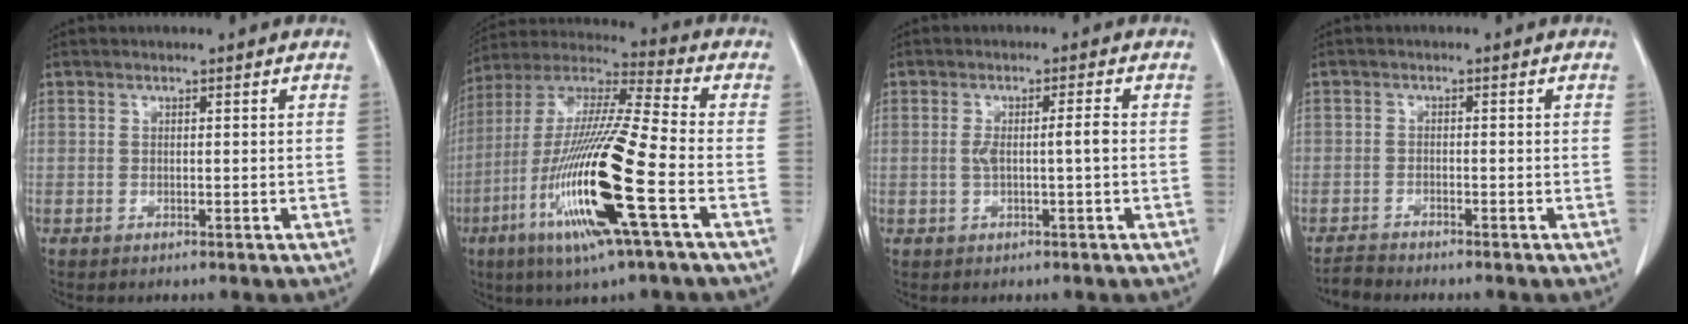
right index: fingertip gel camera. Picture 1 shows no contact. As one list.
[{"total": 20.9, "force": [-7.1, 0.7, 19.6], "torque": [-0.419, -0.033, -0.141]}, {"total": 3.4, "force": [-0.2, 0.0, 3.4], "torque": [-0.065, 0.007, 0.001]}, {"total": 1.9, "force": [-1.9, 0.1, 0.0], "torque": [0.001, -0.008, -0.037]}]